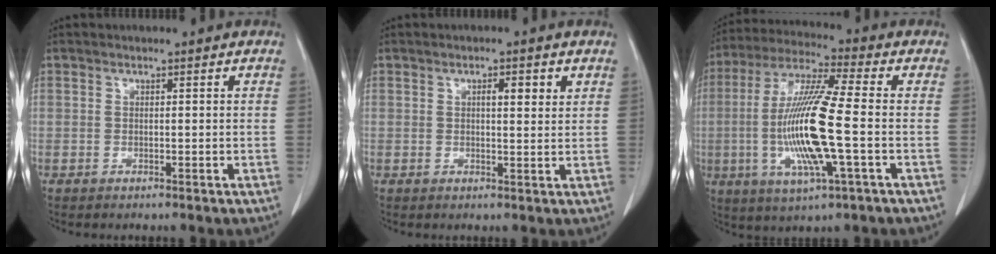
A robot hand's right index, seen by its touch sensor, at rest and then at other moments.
{"total": 2.9, "force": [1.3, 0.7, 2.6], "torque": [-0.040, -0.002, 0.016]}
{"total": 16.0, "force": [-2.5, 1.1, 15.7], "torque": [-0.325, -0.008, -0.049]}